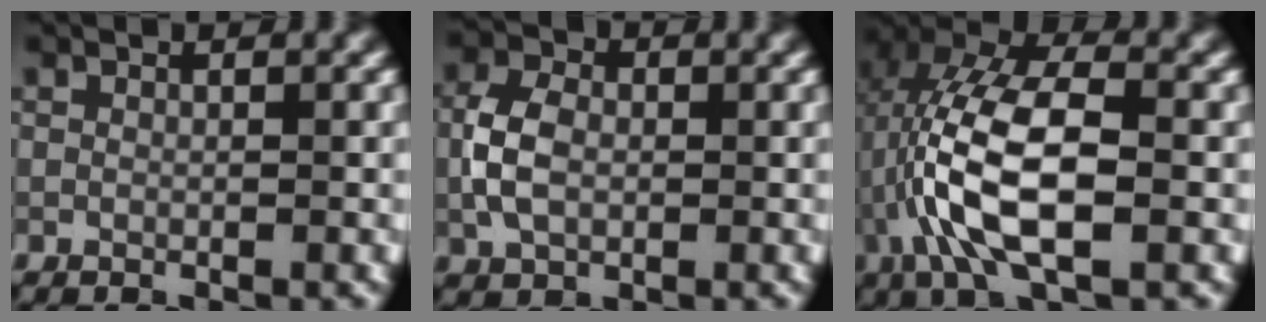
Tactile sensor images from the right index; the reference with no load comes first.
{"total": 4.0, "force": [-0.3, 2.8, 2.9], "torque": [-0.060, 0.004, -0.012]}
{"total": 9.9, "force": [-1.5, 4.0, 8.9], "torque": [-0.180, 0.022, -0.033]}